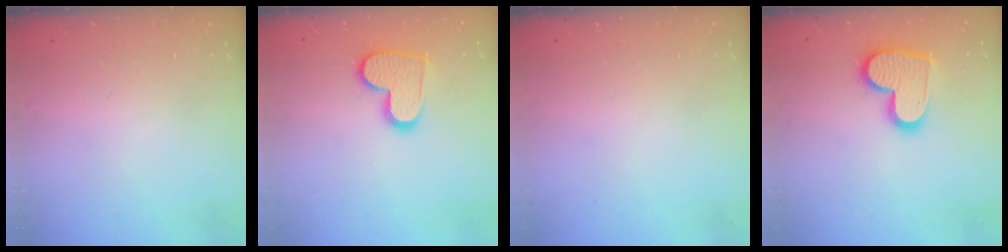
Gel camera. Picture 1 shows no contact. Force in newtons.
{"total": 12.7, "press": 12.6, "slide": 1.0}
{"total": 0.0}
{"total": 14.9, "press": 14.8, "slide": 1.1}